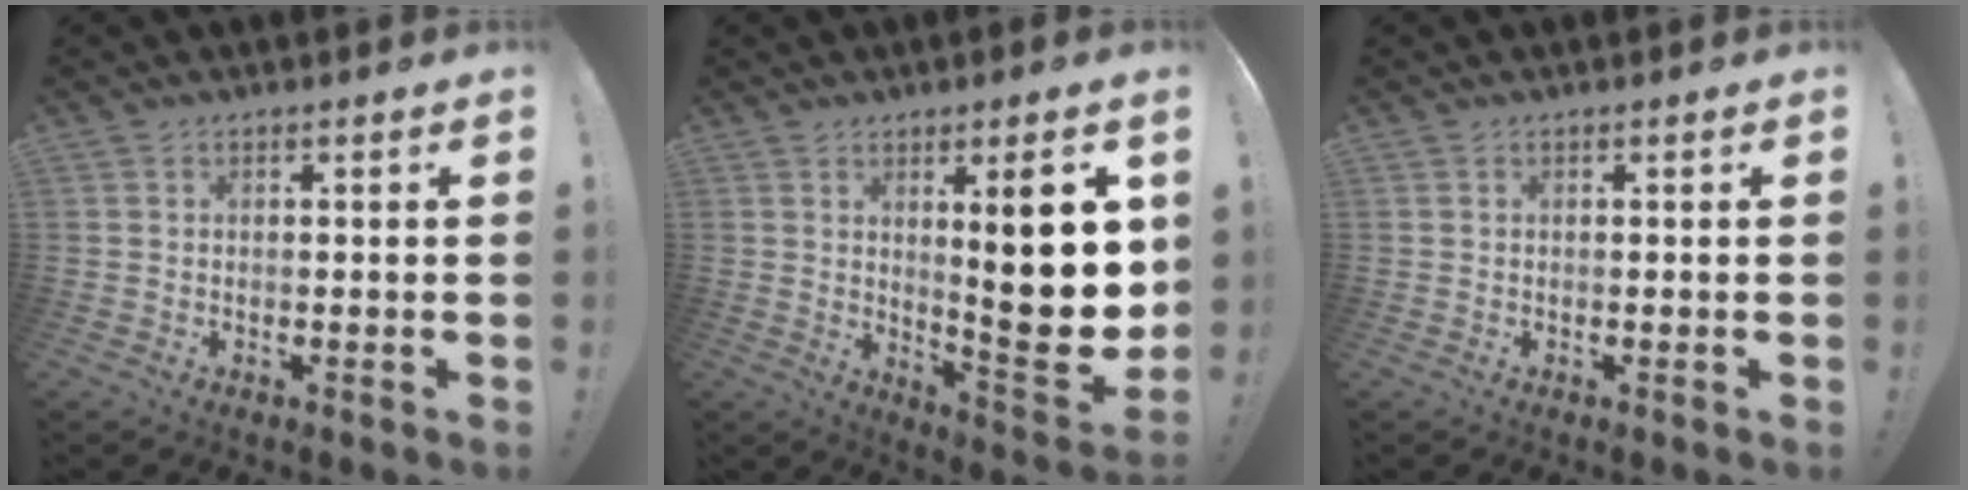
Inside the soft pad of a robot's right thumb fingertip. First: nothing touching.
{"total": 18.6, "force": [4.6, 4.5, 17.4], "torque": [-0.214, -0.044, 0.068]}
{"total": 0.0}